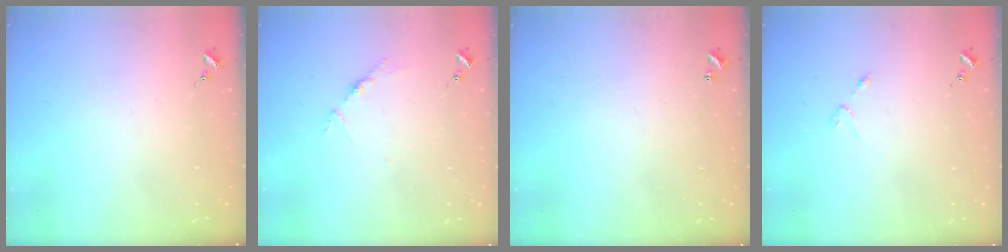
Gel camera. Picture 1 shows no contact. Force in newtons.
{"total": 3.5, "press": 3.5, "slide": 0.5}
{"total": 0.9, "press": 0.9, "slide": 0.2}
{"total": 2.3, "press": 2.3, "slide": 0.3}